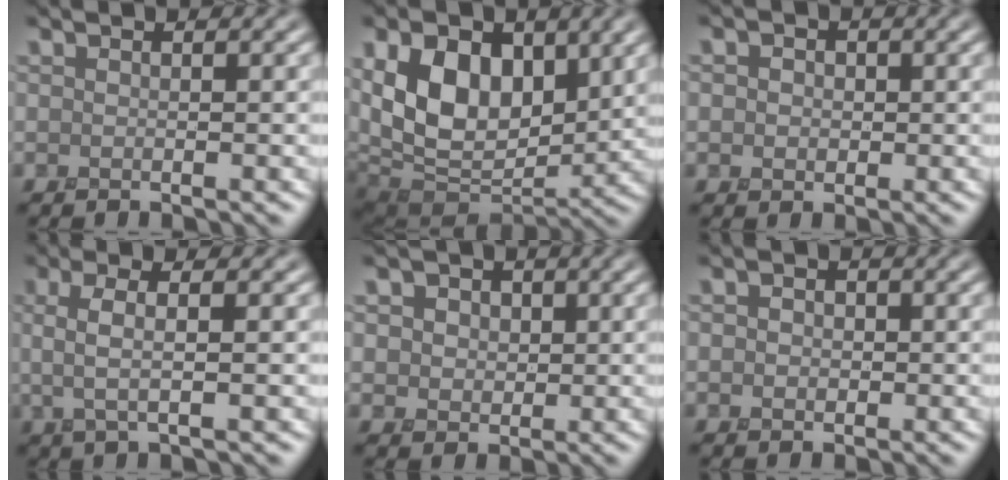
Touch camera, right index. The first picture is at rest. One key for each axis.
{"total": 11.3, "fx": 2.1, "fy": 7.2, "fz": 8.4, "tx": -0.164, "ty": -0.005, "tz": 0.029}
{"total": 2.5, "fx": 0.3, "fy": 2.1, "fz": 1.2, "tx": -0.016, "ty": 0.009, "tz": -0.008}
{"total": 3.0, "fx": 0.3, "fy": 0.7, "fz": 2.9, "tx": -0.057, "ty": 0.001, "tz": 0.003}
{"total": 4.8, "fx": 1.6, "fy": 3.9, "fz": 2.2, "tx": -0.049, "ty": 0.015, "tz": 0.014}
{"total": 2.0, "fx": 0.0, "fy": 1.7, "fz": 1.0, "tx": -0.013, "ty": 0.006, "tz": -0.012}